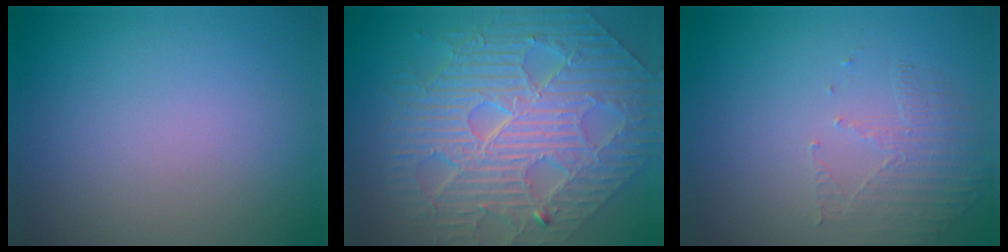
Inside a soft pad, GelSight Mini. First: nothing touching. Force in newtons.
{"total": 10.4, "press": 7.7, "slide": 6.9}
{"total": 1.7, "press": 0.9, "slide": 1.4}